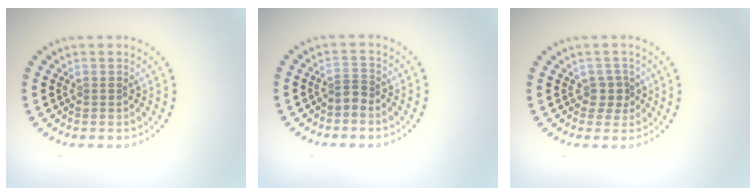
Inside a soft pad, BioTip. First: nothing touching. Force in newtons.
{"total": 1.1, "press": 0.6, "slide": 0.9}
{"total": 1.7, "press": 1.4, "slide": 1.0}